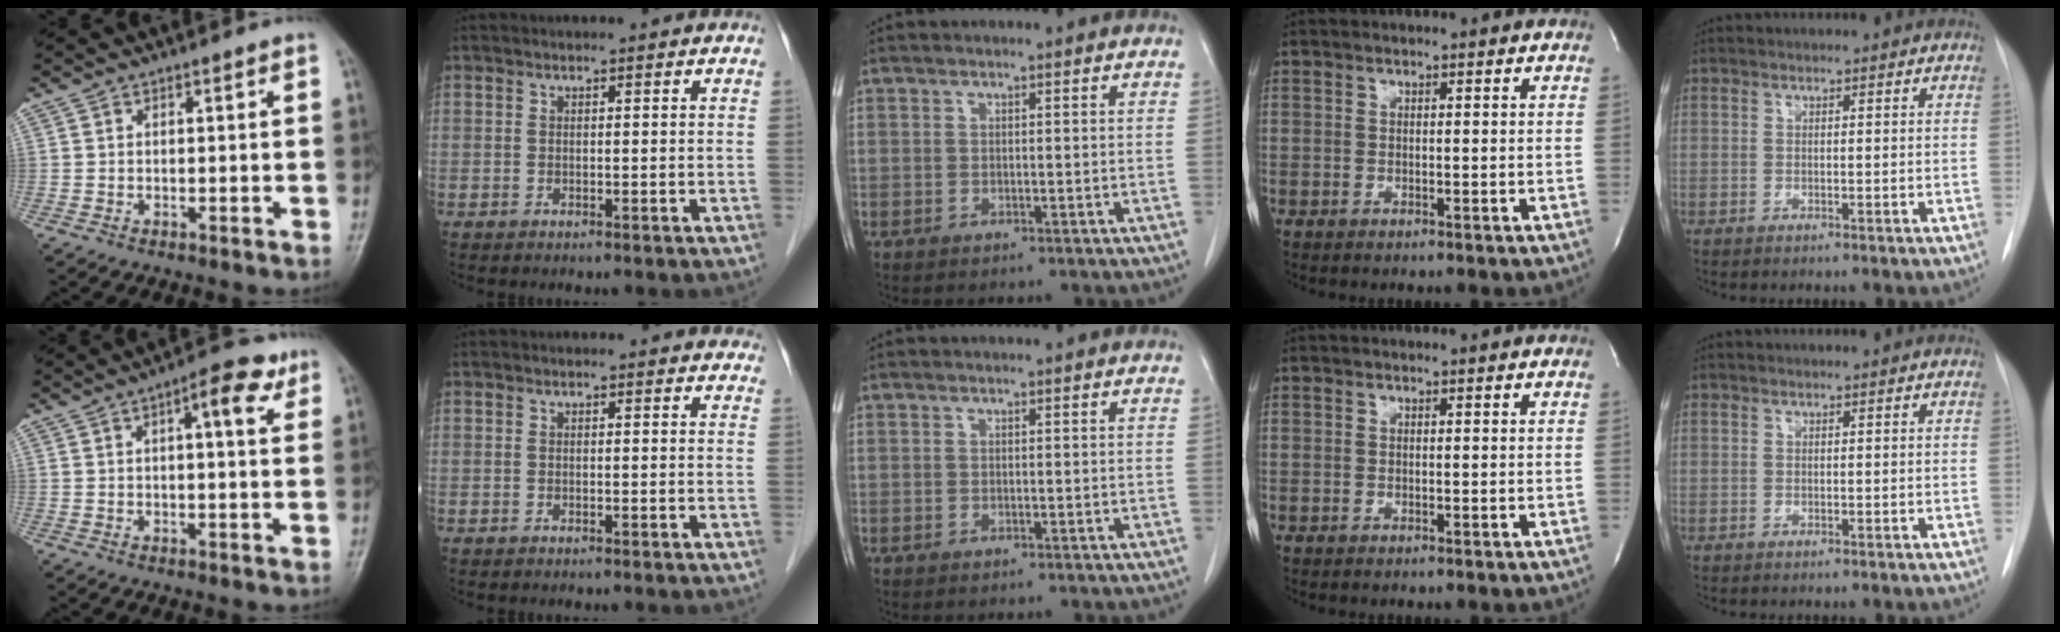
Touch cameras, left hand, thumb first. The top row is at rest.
{"thumb": {"total": 6.9, "force": [3.0, 2.3, 5.8], "torque": [-0.072, 0.002, 0.035]}, "index": {"total": 5.7, "force": [5.1, 1.7, 1.7], "torque": [-0.009, 0.008, 0.040]}}